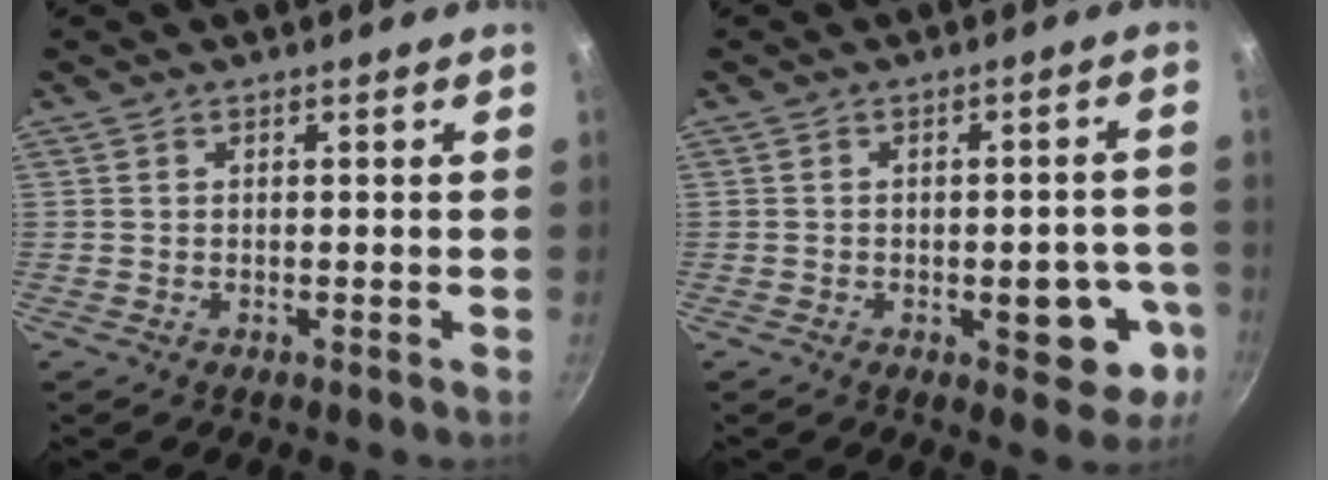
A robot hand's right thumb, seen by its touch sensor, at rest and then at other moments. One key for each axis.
{"total": 9.5, "fx": -2.9, "fy": 4.7, "fz": 7.6, "tx": -0.057, "ty": 0.016, "tz": -0.034}